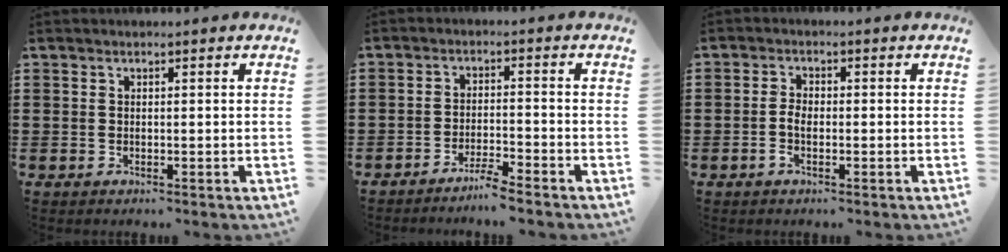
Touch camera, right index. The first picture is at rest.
{"total": 4.7, "force": [-4.3, -0.3, 1.8], "torque": [-0.047, -0.009, -0.088]}
{"total": 2.5, "force": [-0.9, 1.0, 2.1], "torque": [-0.062, -0.007, -0.023]}